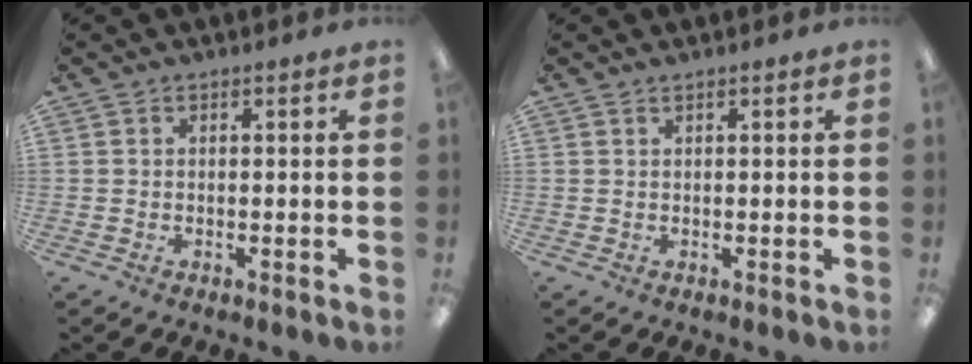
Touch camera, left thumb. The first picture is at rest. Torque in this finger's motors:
{"motor_torque": [0.03, 0.01, -0.10, 0.02, 0.01]}